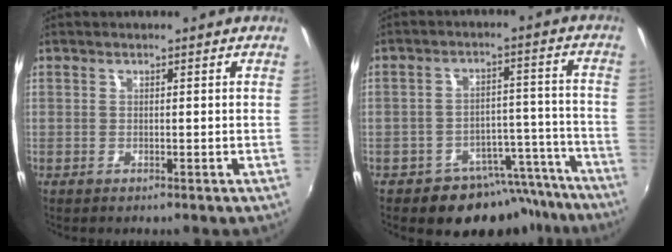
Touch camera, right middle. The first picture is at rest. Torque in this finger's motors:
{"motor_torque": [0.39, -0.50, 0.18, 0.03]}